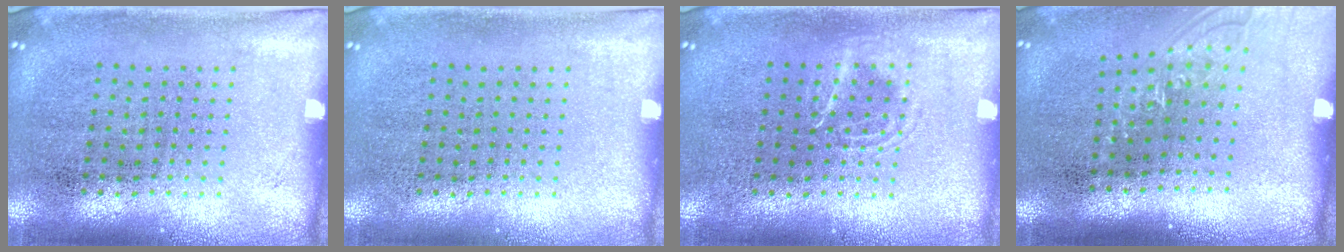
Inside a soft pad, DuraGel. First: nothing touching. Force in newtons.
{"total": 0.0}
{"total": 1.4, "press": 1.4, "slide": 0.2}
{"total": 1.1, "press": 0.9, "slide": 0.6}